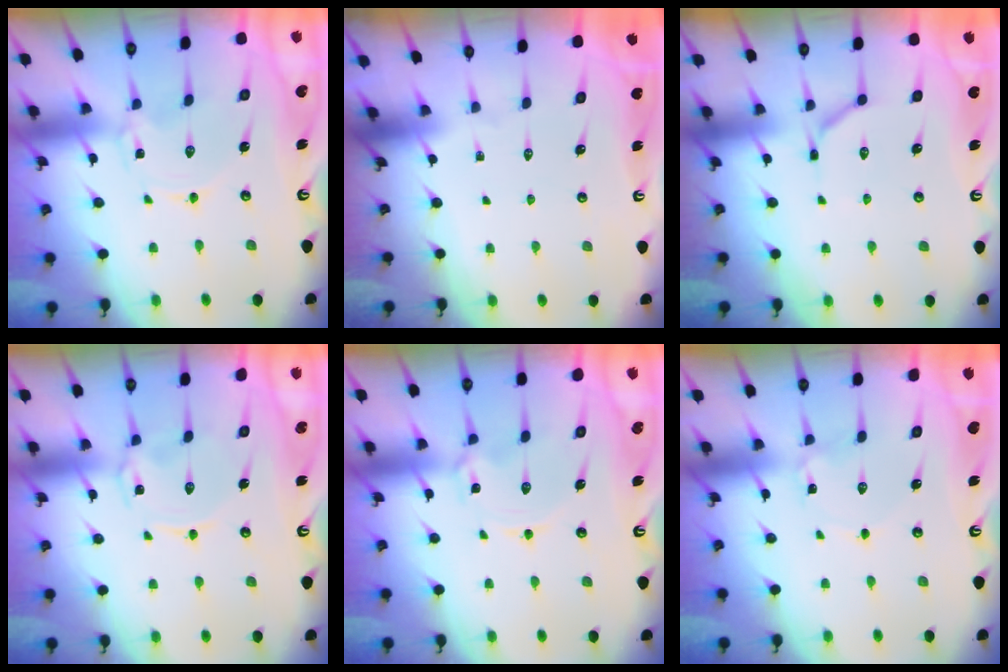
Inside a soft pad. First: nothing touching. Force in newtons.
{"total": 0.0}
{"total": 4.8, "press": 4.7, "slide": 0.7}
{"total": 0.9, "press": 0.8, "slide": 0.2}
{"total": 1.8, "press": 1.7, "slide": 0.3}
{"total": 1.6, "press": 1.6, "slide": 0.2}